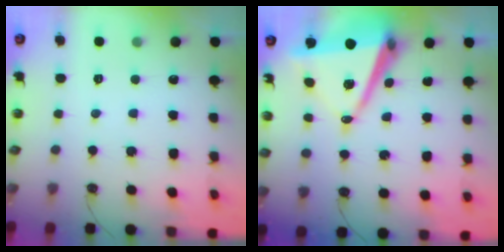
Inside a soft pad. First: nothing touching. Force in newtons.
{"total": 11.7, "press": 11.0, "slide": 4.0}